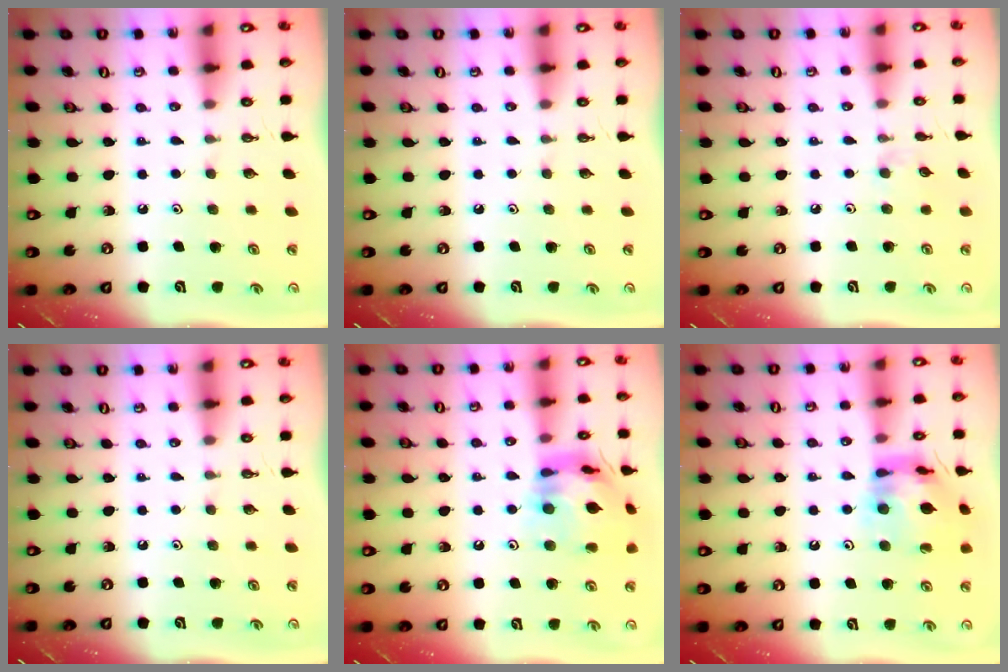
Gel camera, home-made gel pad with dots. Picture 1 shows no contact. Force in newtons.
{"total": 0.0}
{"total": 2.9, "press": 2.9, "slide": 0.3}
{"total": 0.0}
{"total": 17.5, "press": 17.4, "slide": 1.7}
{"total": 13.8, "press": 13.7, "slide": 1.7}